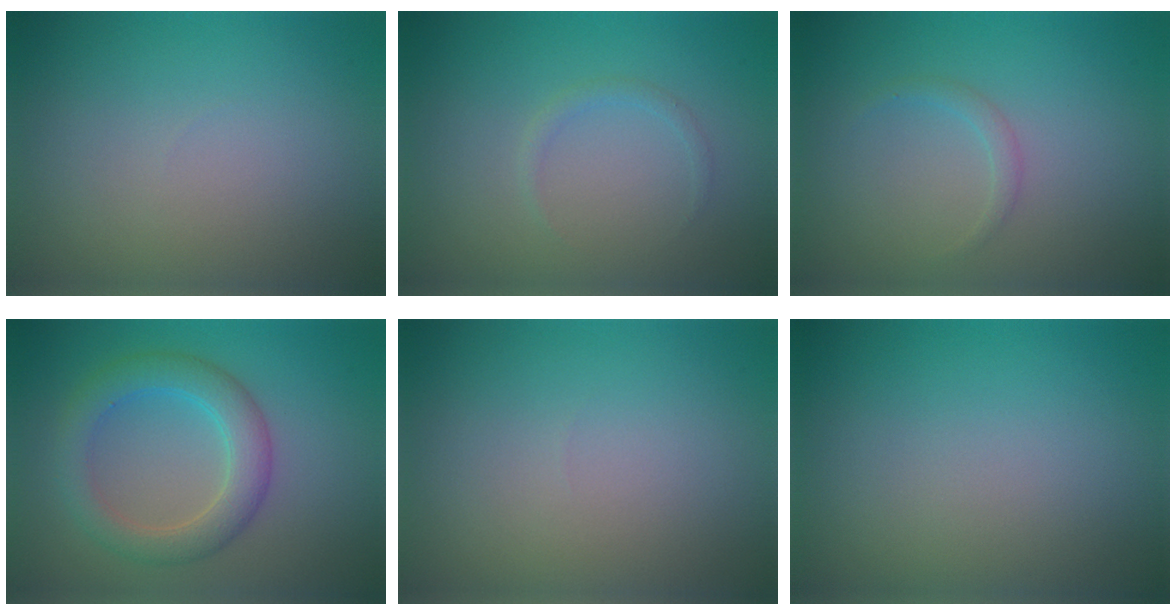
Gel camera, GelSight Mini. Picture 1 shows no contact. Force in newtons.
{"total": 0.8, "press": 0.8, "slide": 0.0}
{"total": 0.9, "press": 0.9, "slide": 0.1}
{"total": 4.4, "press": 4.3, "slide": 0.2}
{"total": 0.0}
{"total": 0.0}